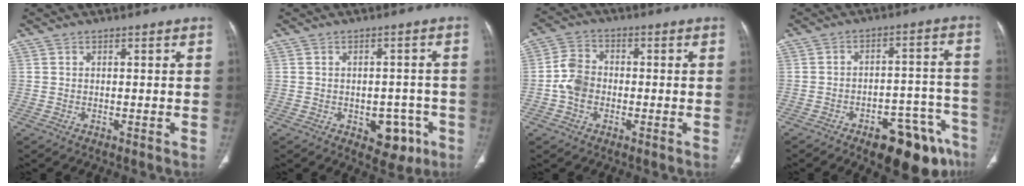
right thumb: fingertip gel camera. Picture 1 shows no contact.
{"total": 7.2, "force": [-2.9, 4.8, 4.5], "torque": [-0.023, 0.018, -0.029]}
{"total": 6.2, "force": [-1.3, 4.8, 3.6], "torque": [-0.060, 0.016, -0.033]}
{"total": 17.1, "force": [-11.3, 6.6, 10.9], "torque": [-0.064, 0.094, -0.153]}